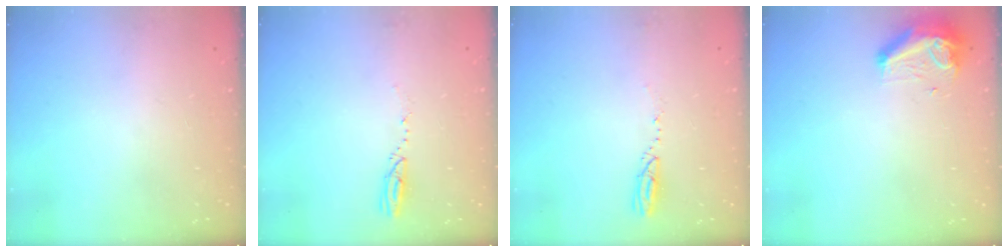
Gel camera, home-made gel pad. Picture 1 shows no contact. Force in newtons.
{"total": 2.9, "press": 2.9, "slide": 0.4}
{"total": 3.6, "press": 3.1, "slide": 1.7}
{"total": 8.8, "press": 8.6, "slide": 1.7}